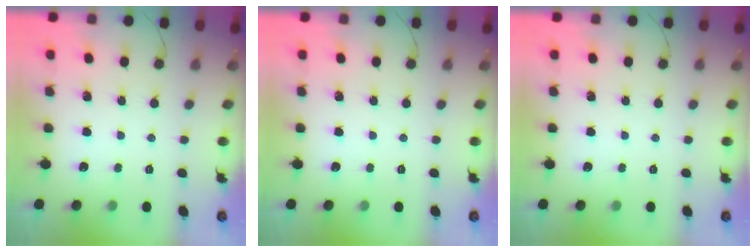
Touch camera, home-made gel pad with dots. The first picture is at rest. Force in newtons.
{"total": 0.0}
{"total": 0.0}